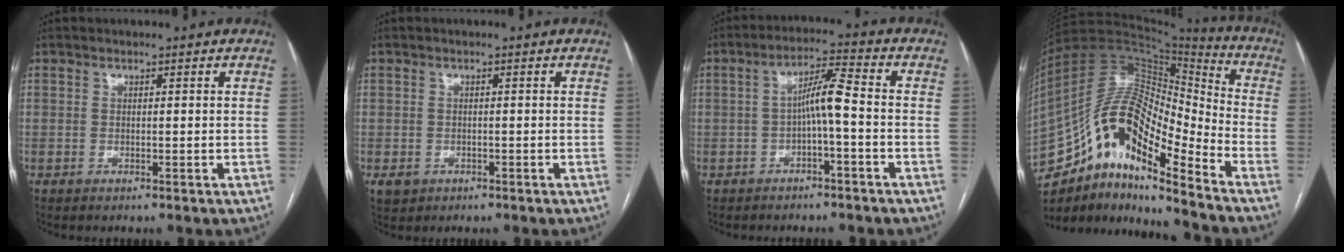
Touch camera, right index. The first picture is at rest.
{"total": 2.3, "force": [-0.9, 2.0, 0.7], "torque": [-0.009, 0.002, -0.005]}
{"total": 5.6, "force": [-1.1, 0.4, 5.5], "torque": [-0.094, 0.024, -0.019]}
{"total": 20.1, "force": [-12.2, 5.6, 15.0], "torque": [-0.291, 0.035, -0.209]}